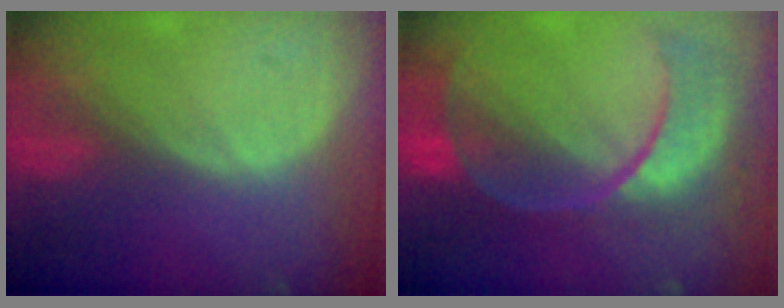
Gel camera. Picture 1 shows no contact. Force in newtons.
{"total": 11.1, "press": 9.4, "slide": 5.9}